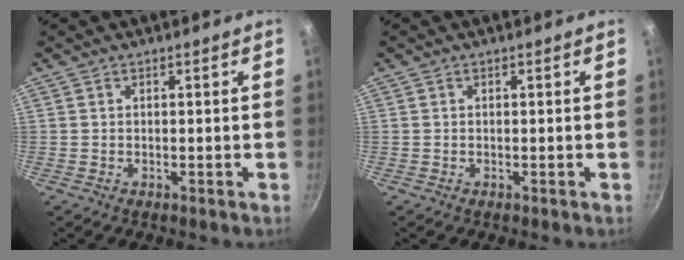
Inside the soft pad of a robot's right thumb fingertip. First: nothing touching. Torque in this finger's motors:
{"motor_torque": [-0.27, 0.09, -0.12, 0.17, -0.10]}